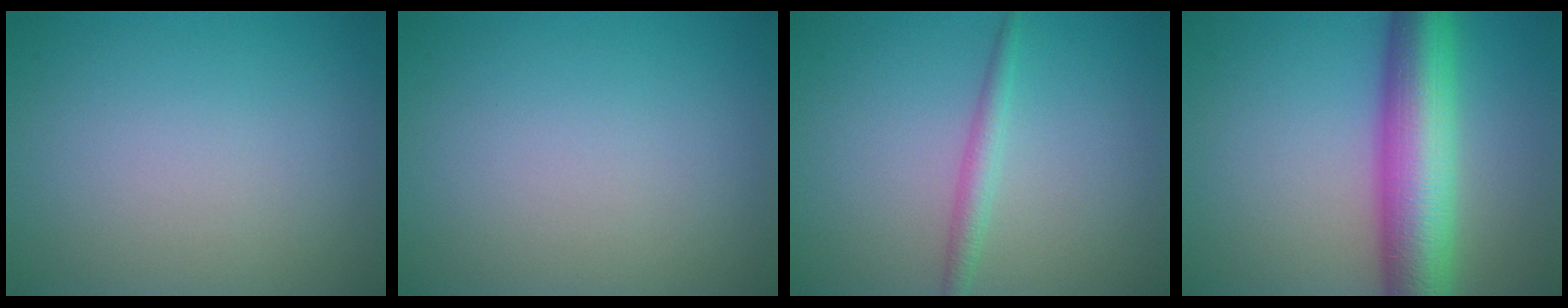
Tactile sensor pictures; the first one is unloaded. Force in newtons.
{"total": 0.0}
{"total": 1.7, "press": 1.7, "slide": 0.0}
{"total": 10.1, "press": 10.1, "slide": 0.1}